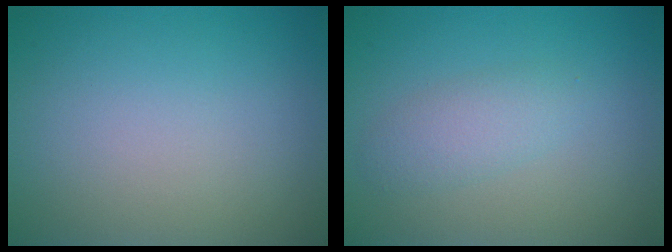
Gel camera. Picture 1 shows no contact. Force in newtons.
{"total": 2.2, "press": 2.2, "slide": 0.2}